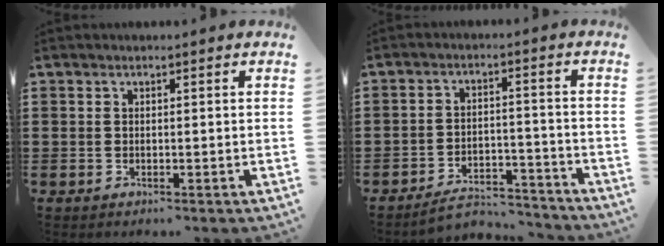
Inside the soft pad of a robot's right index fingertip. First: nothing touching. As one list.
[{"total": 5.2, "force": [-4.9, 1.2, 1.4], "torque": [-0.029, 0.005, -0.096]}]